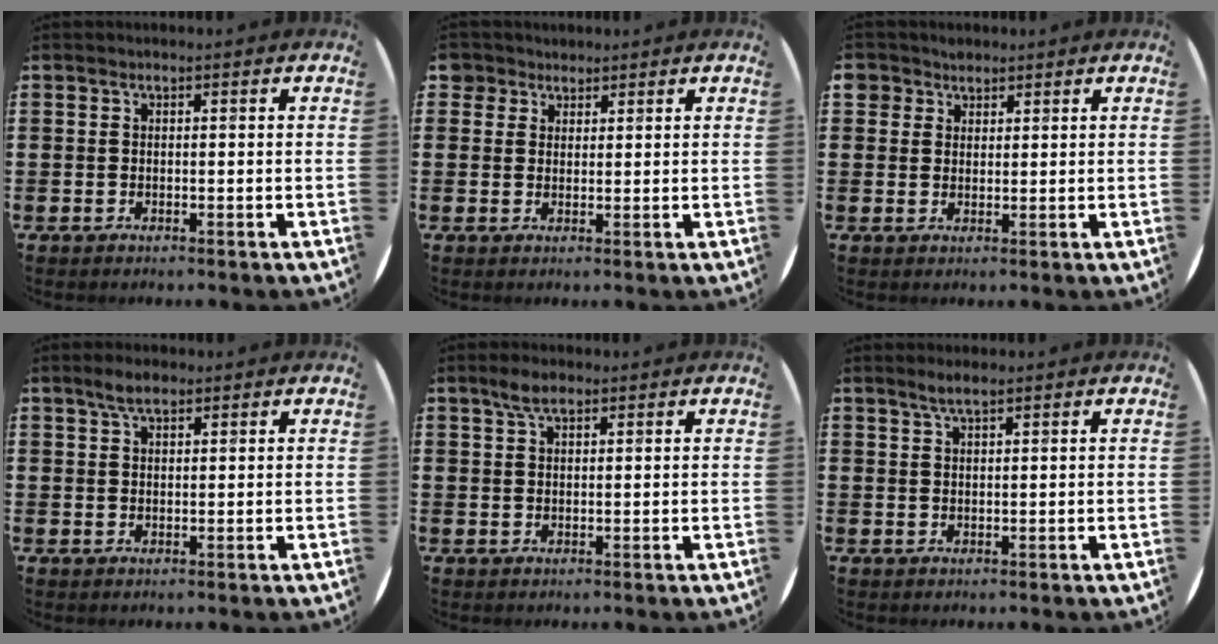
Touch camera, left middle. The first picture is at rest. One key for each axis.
{"total": 2.6, "fx": 2.1, "fy": 1.6, "fz": -0.1, "tx": 0.002, "ty": 0.005, "tz": 0.040}
{"total": 2.4, "fx": 1.8, "fy": 1.6, "fz": -0.1, "tx": 0.003, "ty": 0.004, "tz": 0.035}
{"total": 3.1, "fx": 2.3, "fy": 1.1, "fz": 1.7, "tx": -0.029, "ty": 0.003, "tz": 0.039}
{"total": 3.1, "fx": 2.2, "fy": 1.2, "fz": 1.8, "tx": -0.031, "ty": 0.004, "tz": 0.037}
{"total": 2.1, "fx": 1.8, "fy": 0.3, "fz": 1.2, "tx": -0.025, "ty": 0.004, "tz": 0.031}